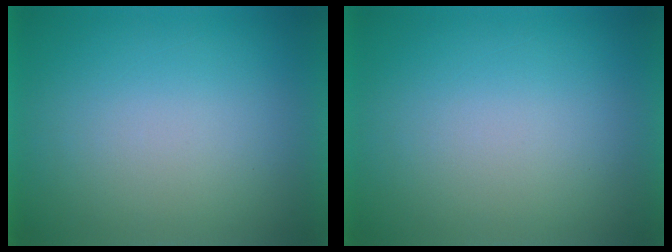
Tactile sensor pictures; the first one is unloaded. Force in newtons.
{"total": 0.0}